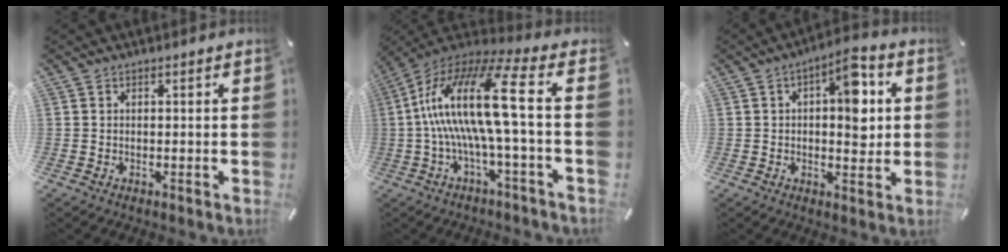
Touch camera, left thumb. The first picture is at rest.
{"total": 18.3, "force": [0.7, 2.5, 18.1], "torque": [-0.389, -0.017, -0.007]}
{"total": 10.4, "force": [2.0, 5.0, 8.9], "torque": [-0.106, -0.013, 0.027]}